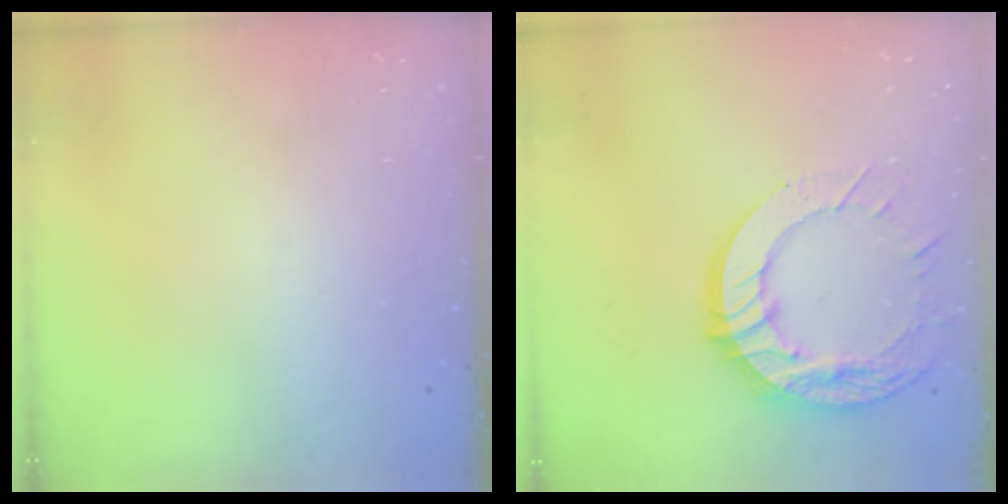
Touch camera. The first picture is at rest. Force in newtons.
{"total": 15.9, "press": 15.8, "slide": 1.5}